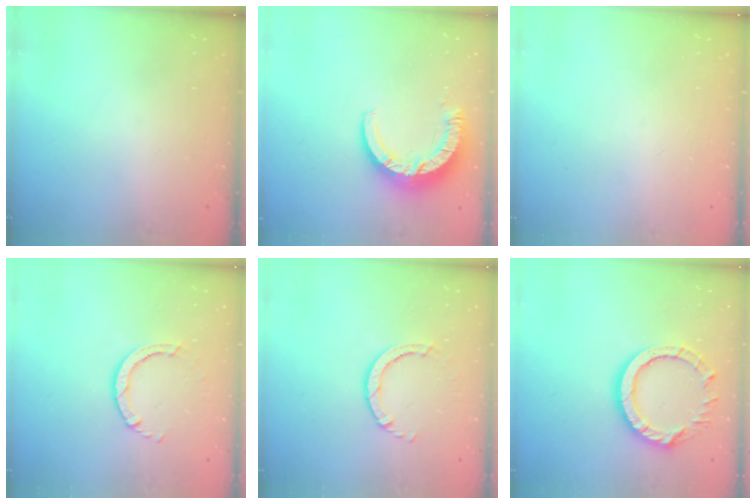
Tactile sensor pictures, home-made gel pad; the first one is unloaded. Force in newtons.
{"total": 9.0, "press": 9.0, "slide": 0.9}
{"total": 0.0}
{"total": 3.0, "press": 3.0, "slide": 0.4}
{"total": 3.0, "press": 3.0, "slide": 0.4}
{"total": 12.6, "press": 12.6, "slide": 1.2}